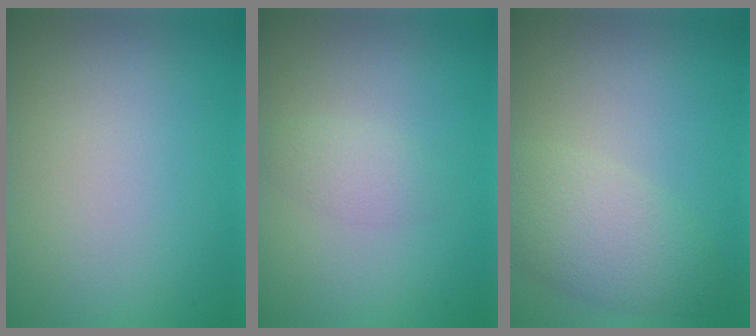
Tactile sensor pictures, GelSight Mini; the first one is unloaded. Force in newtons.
{"total": 1.4, "press": 1.4, "slide": 0.0}
{"total": 4.7, "press": 4.7, "slide": 0.5}